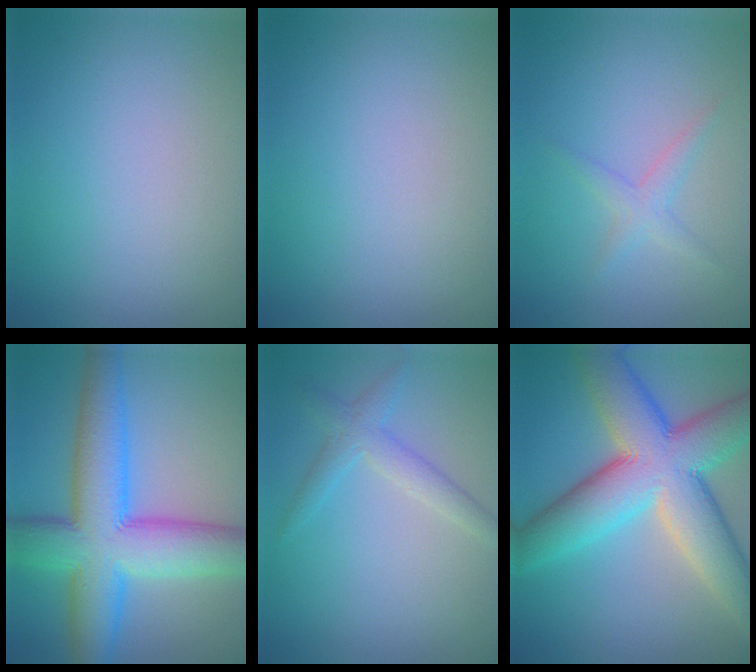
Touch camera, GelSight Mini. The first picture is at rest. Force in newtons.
{"total": 0.0}
{"total": 1.6, "press": 1.6, "slide": 0.1}
{"total": 11.0, "press": 11.0, "slide": 0.2}
{"total": 2.3, "press": 2.3, "slide": 0.2}
{"total": 12.0, "press": 12.0, "slide": 0.7}